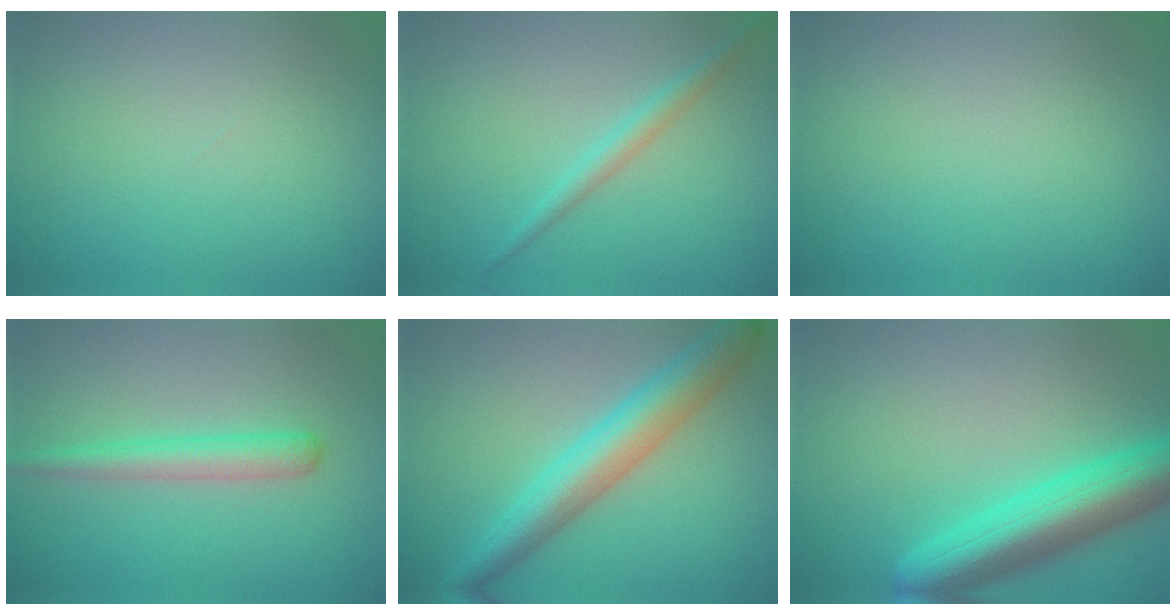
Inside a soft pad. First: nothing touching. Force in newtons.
{"total": 1.8, "press": 1.8, "slide": 0.0}
{"total": 0.0}
{"total": 2.8, "press": 2.8, "slide": 0.1}
{"total": 6.1, "press": 6.1, "slide": 0.1}
{"total": 7.6, "press": 7.6, "slide": 0.3}